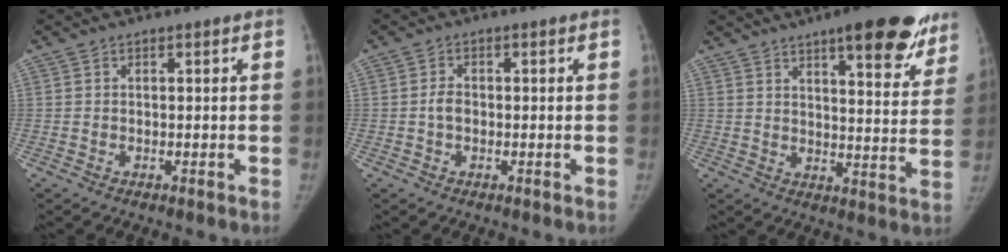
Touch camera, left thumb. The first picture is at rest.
{"total": 2.1, "force": [-0.2, 1.3, 1.5], "torque": [-0.024, 0.007, -0.007]}
{"total": 19.4, "force": [12.7, 5.5, 13.5], "torque": [-0.140, -0.053, 0.163]}